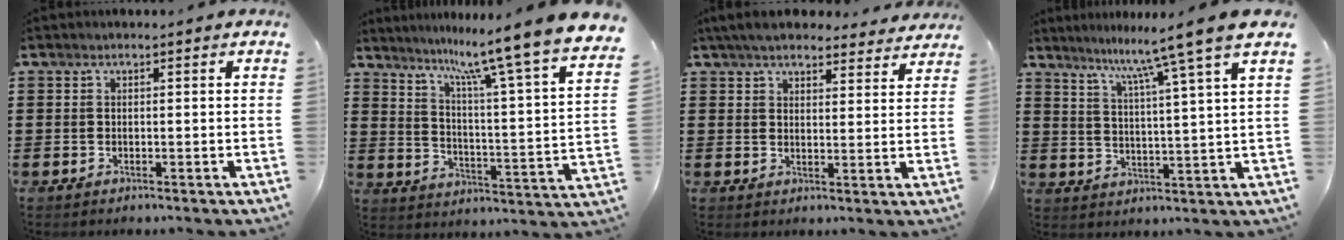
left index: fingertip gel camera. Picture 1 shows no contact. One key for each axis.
{"total": 10.0, "fx": 8.2, "fy": -1.5, "fz": 5.5, "tx": -0.113, "ty": -0.082, "tz": 0.121}
{"total": 5.4, "fx": 5.1, "fy": 1.3, "fz": 1.5, "tx": -0.046, "ty": -0.012, "tz": 0.095}
{"total": 8.3, "fx": 6.5, "fy": -1.8, "fz": 4.9, "tx": -0.110, "ty": -0.039, "tz": 0.101}